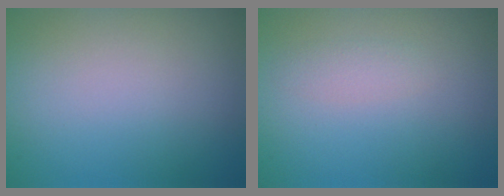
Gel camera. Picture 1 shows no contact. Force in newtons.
{"total": 1.1, "press": 1.1, "slide": 0.1}